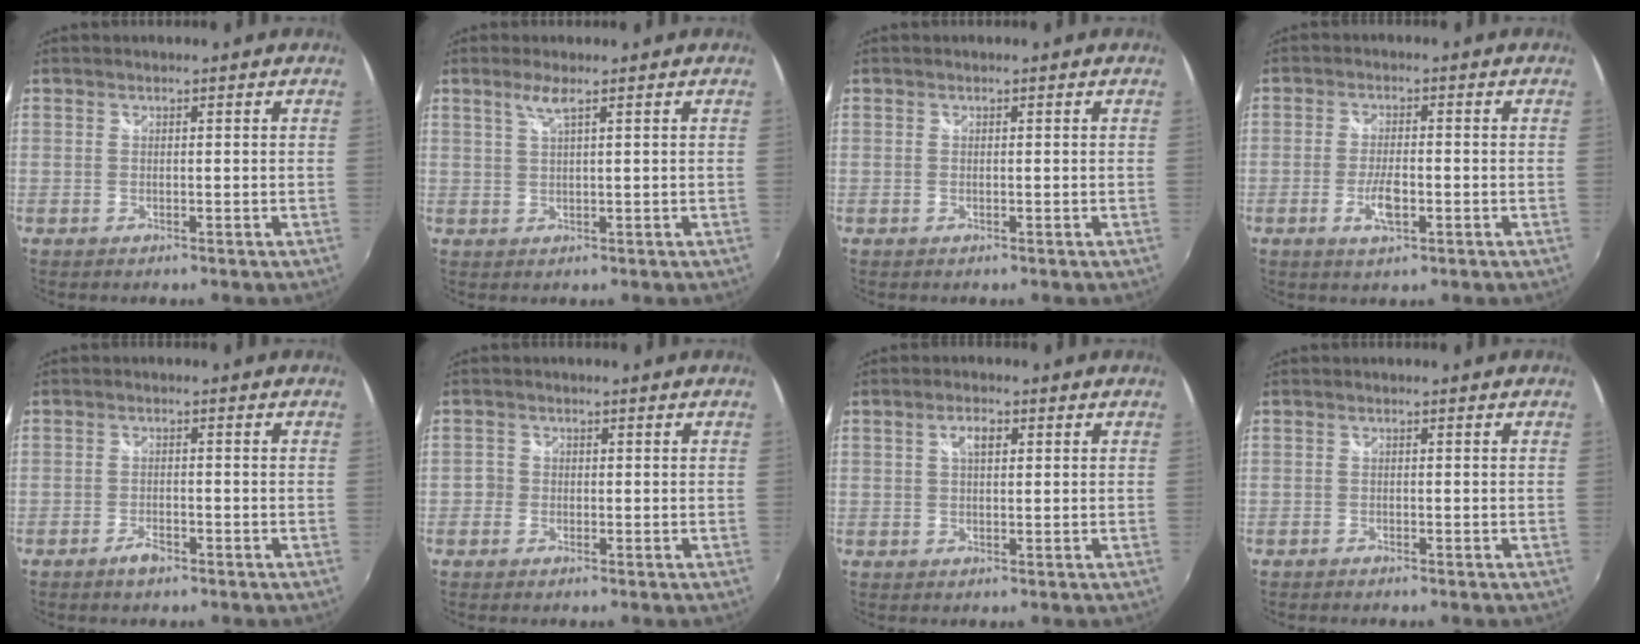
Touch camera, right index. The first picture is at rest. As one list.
[{"total": 2.4, "force": [1.4, -0.2, 1.9], "torque": [-0.039, 0.000, 0.029]}, {"total": 0.0}, {"total": 4.7, "force": [-1.7, 1.5, 4.2], "torque": [-0.088, -0.003, -0.030]}, {"total": 2.6, "force": [-1.9, 0.9, 1.5], "torque": [-0.036, 0.000, -0.036]}, {"total": 1.8, "force": [-0.9, 1.5, 0.2], "torque": [-0.004, 0.000, -0.021]}, {"total": 2.9, "force": [0.9, 1.4, 2.3], "torque": [-0.041, 0.008, 0.014]}, {"total": 0.8, "force": [-0.8, 0.3, 0.1], "torque": [-0.006, -0.004, -0.016]}]